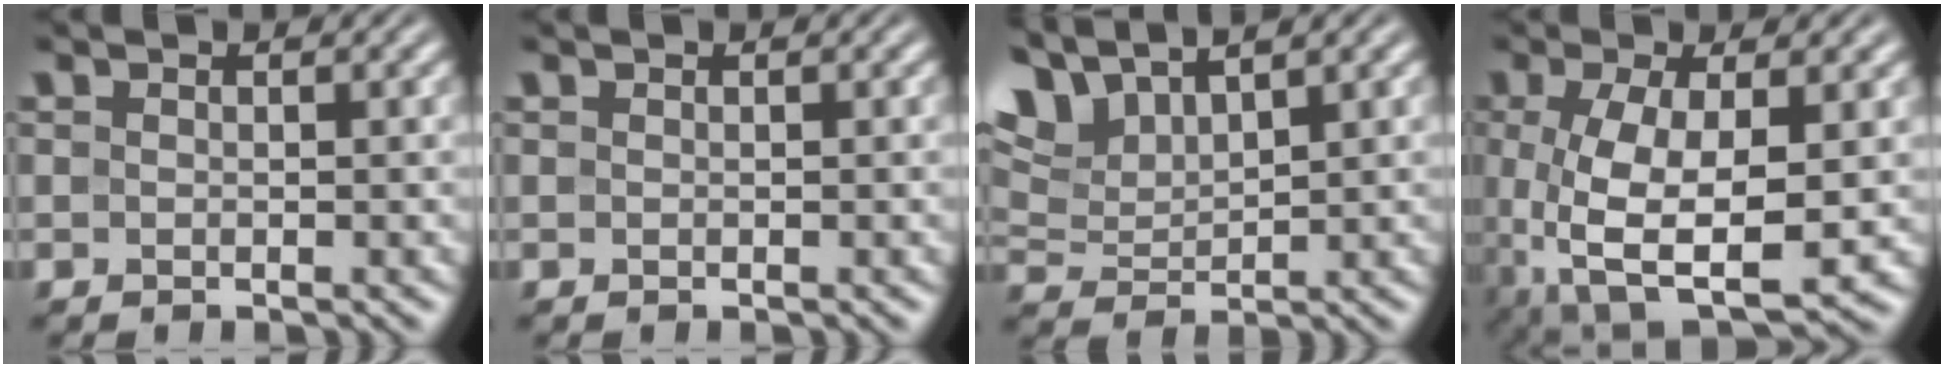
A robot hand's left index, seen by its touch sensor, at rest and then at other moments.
{"total": 0.0}
{"total": 6.7, "force": [5.0, 2.4, 3.7], "torque": [-0.099, 0.018, 0.095]}
{"total": 8.1, "force": [-0.7, 3.4, 7.3], "torque": [-0.154, -0.015, -0.006]}